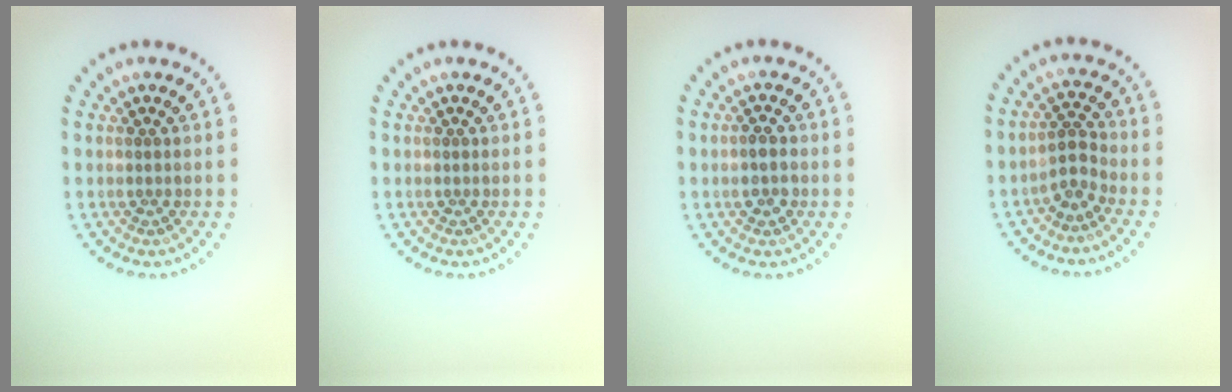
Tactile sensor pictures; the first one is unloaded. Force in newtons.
{"total": 0.0}
{"total": 1.9, "press": 1.9, "slide": 0.1}
{"total": 2.1, "press": 1.7, "slide": 1.2}